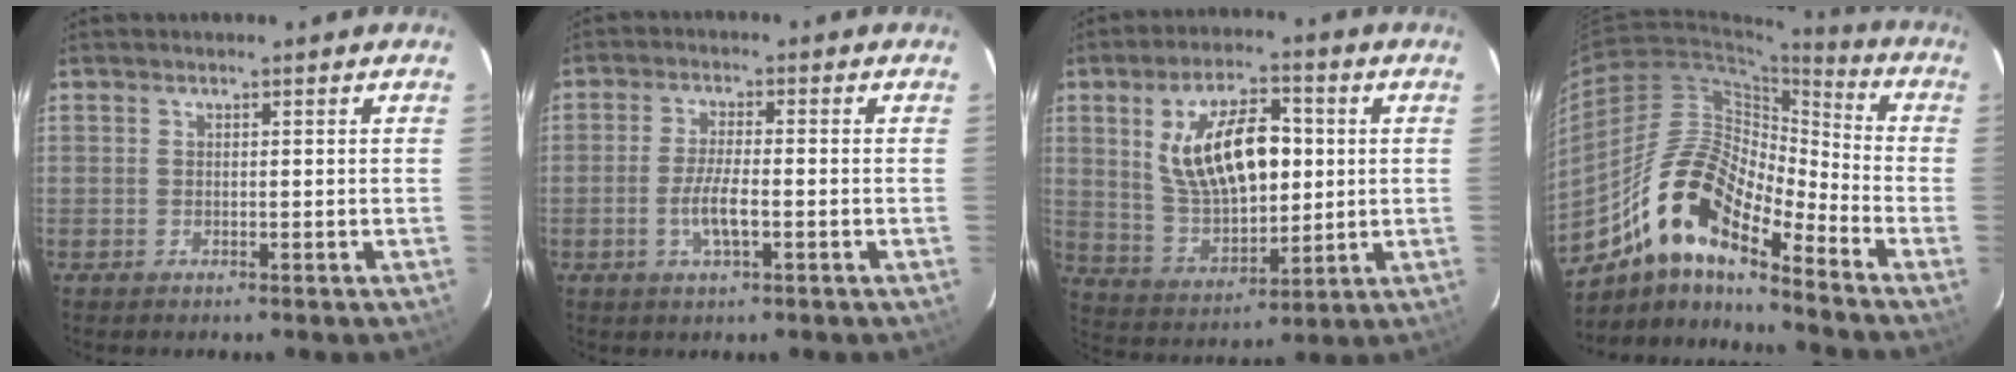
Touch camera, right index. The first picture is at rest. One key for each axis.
{"total": 5.0, "fx": -1.7, "fy": 1.1, "fz": 4.6, "tx": -0.093, "ty": -0.005, "tz": -0.033}
{"total": 15.9, "fx": 3.2, "fy": 7.8, "fz": 13.5, "tx": -0.245, "ty": 0.010, "tz": 0.074}
{"total": 16.6, "fx": -11.4, "fy": 5.0, "fz": 11.0, "tx": -0.191, "ty": 0.004, "tz": -0.227}